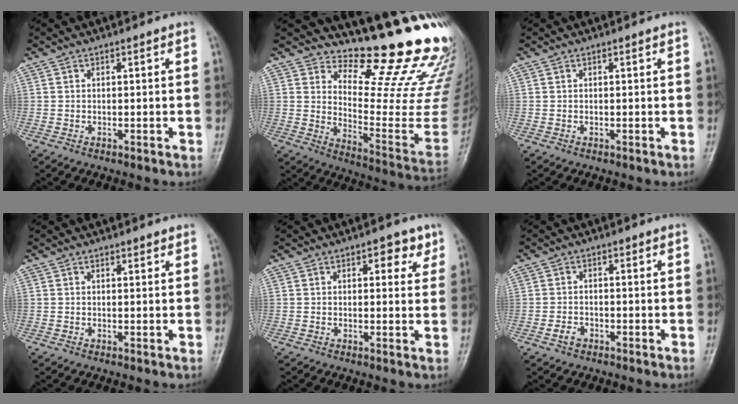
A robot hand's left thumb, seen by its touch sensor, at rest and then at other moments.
{"total": 21.5, "force": [18.2, 4.7, 10.3], "torque": [-0.092, -0.188, 0.244]}
{"total": 0.0}
{"total": 1.1, "force": [1.0, 0.4, 0.3], "torque": [0.001, -0.005, 0.012]}
{"total": 4.1, "force": [2.2, 2.3, 2.6], "torque": [-0.006, -0.007, 0.021]}
{"total": 2.2, "force": [-1.2, 1.6, 1.0], "torque": [-0.015, 0.008, -0.021]}